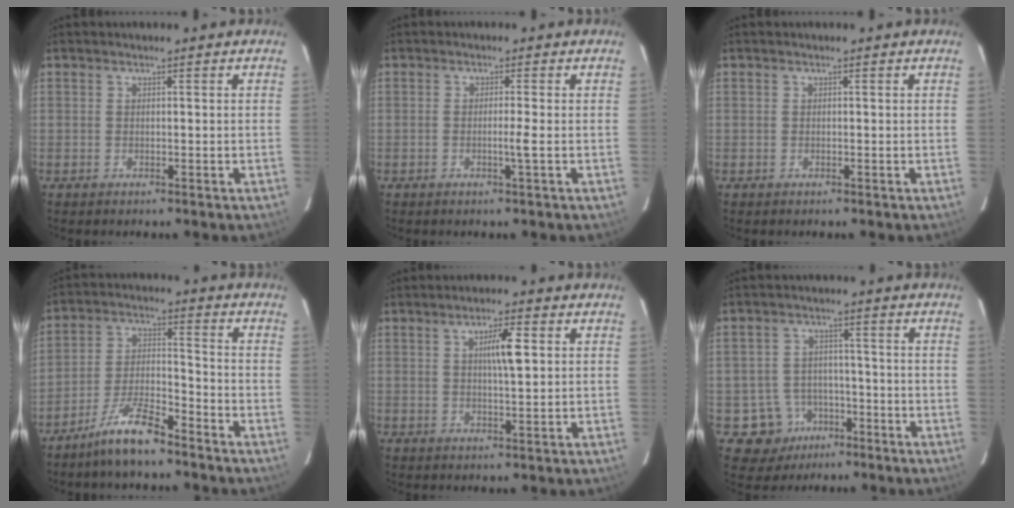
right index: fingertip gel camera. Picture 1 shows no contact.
{"total": 1.9, "force": [-0.6, -0.4, 1.8], "torque": [-0.034, -0.002, -0.011]}
{"total": 0.0}
{"total": 9.3, "force": [-7.2, 1.7, 5.7], "torque": [-0.117, -0.006, -0.137]}
{"total": 5.3, "force": [1.3, 0.8, 5.1], "torque": [-0.091, 0.008, 0.023]}
{"total": 7.3, "force": [-3.1, 6.6, 0.9], "torque": [-0.015, 0.010, -0.038]}